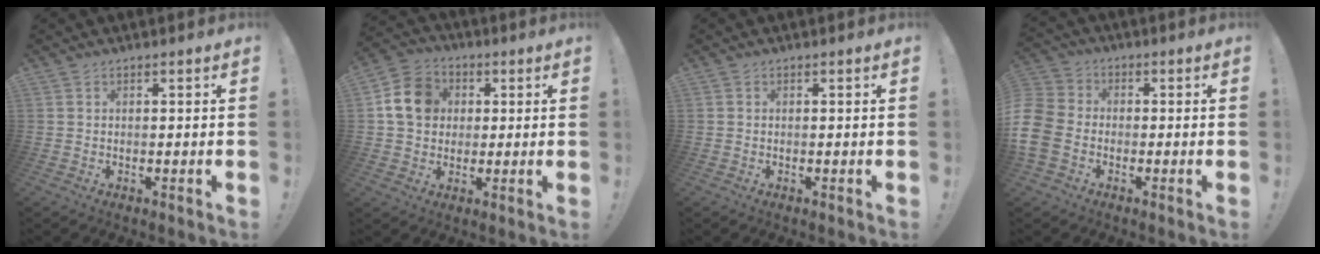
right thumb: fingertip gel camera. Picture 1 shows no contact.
{"total": 11.9, "force": [2.6, 10.2, 5.7], "torque": [-0.079, 0.006, 0.058]}
{"total": 0.0}
{"total": 9.1, "force": [-3.7, 7.0, 4.5], "torque": [-0.101, 0.026, -0.065]}